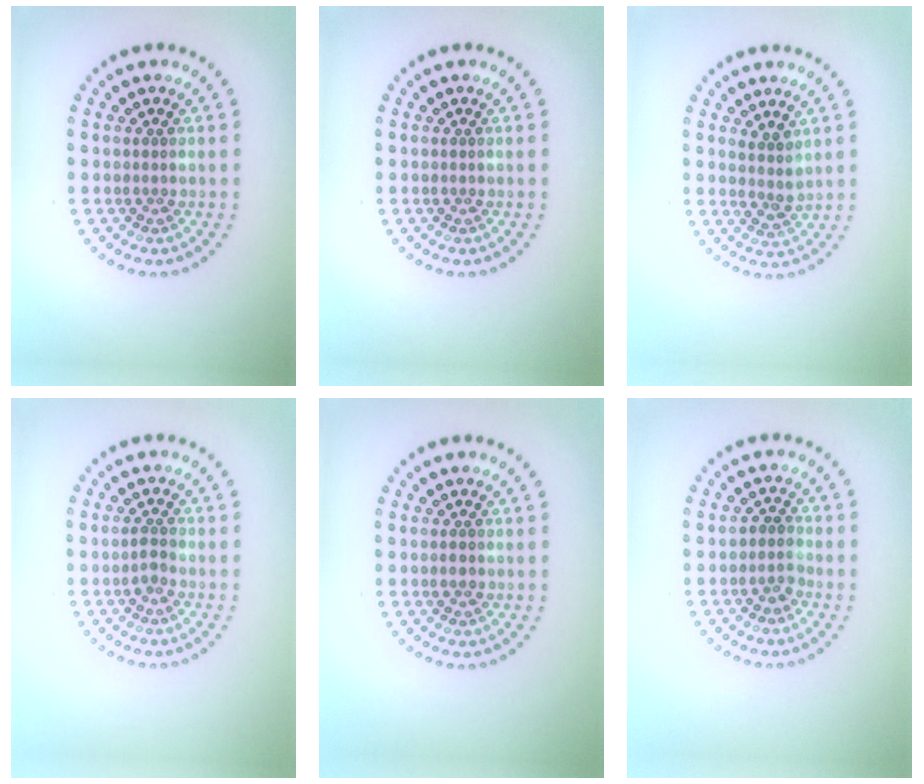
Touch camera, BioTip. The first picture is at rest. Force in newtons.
{"total": 0.0}
{"total": 1.9, "press": 1.5, "slide": 1.1}
{"total": 1.1, "press": 1.0, "slide": 0.3}
{"total": 1.0, "press": 1.0, "slide": 0.0}
{"total": 1.6, "press": 1.4, "slide": 0.8}